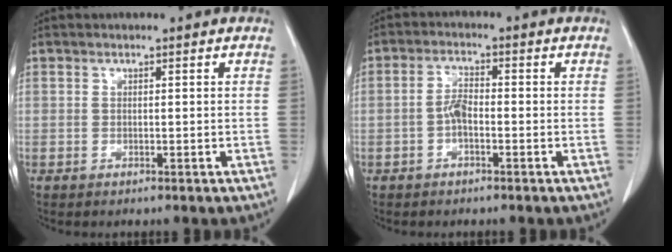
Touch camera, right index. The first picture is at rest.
{"total": 3.0, "force": [-0.9, 1.1, 2.7], "torque": [-0.051, 0.009, -0.016]}